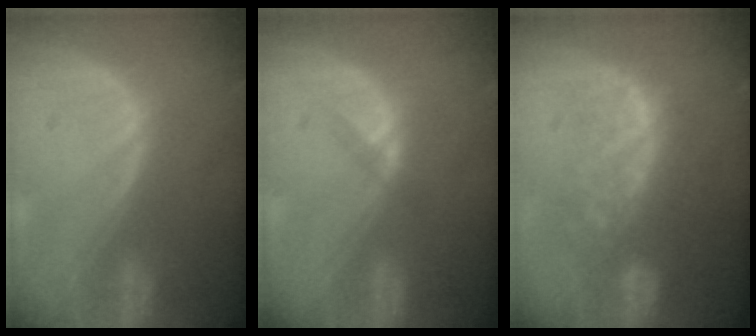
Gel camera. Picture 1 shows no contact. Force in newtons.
{"total": 1.4, "press": 1.1, "slide": 0.8}
{"total": 9.5, "press": 8.5, "slide": 4.2}